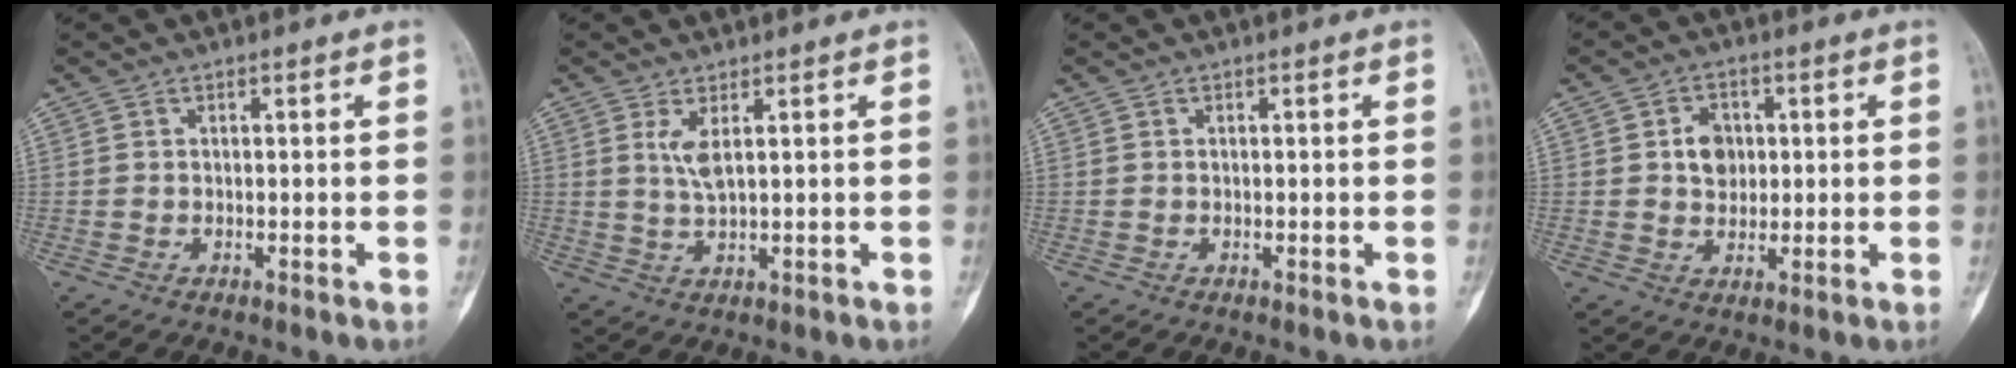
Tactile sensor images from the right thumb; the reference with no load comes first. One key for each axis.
{"total": 3.1, "fx": 1.2, "fy": 0.5, "fz": 2.8, "tx": -0.063, "ty": -0.012, "tz": 0.030}
{"total": 0.0}
{"total": 5.5, "fx": 0.9, "fy": 4.4, "fz": 3.2, "tx": -0.028, "ty": -0.001, "tz": 0.014}